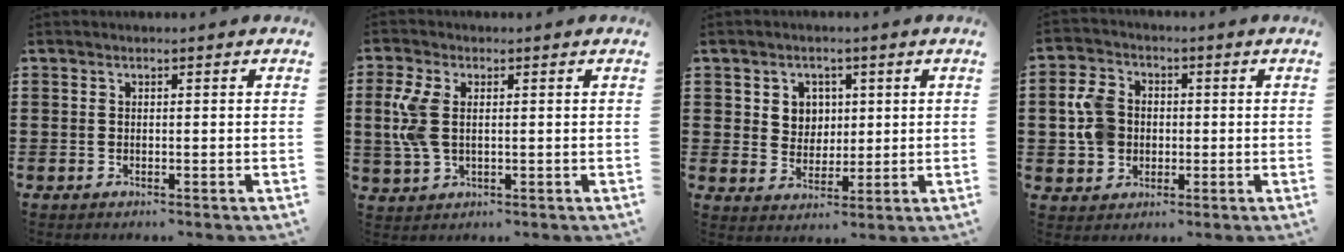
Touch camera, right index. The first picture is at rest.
{"total": 6.4, "force": [0.5, 3.6, 5.3], "torque": [-0.141, -0.002, 0.001]}
{"total": 4.3, "force": [1.4, 3.9, 1.1], "torque": [-0.032, 0.010, 0.021]}
{"total": 6.7, "force": [0.1, 5.6, 3.6], "torque": [-0.105, 0.011, -0.002]}